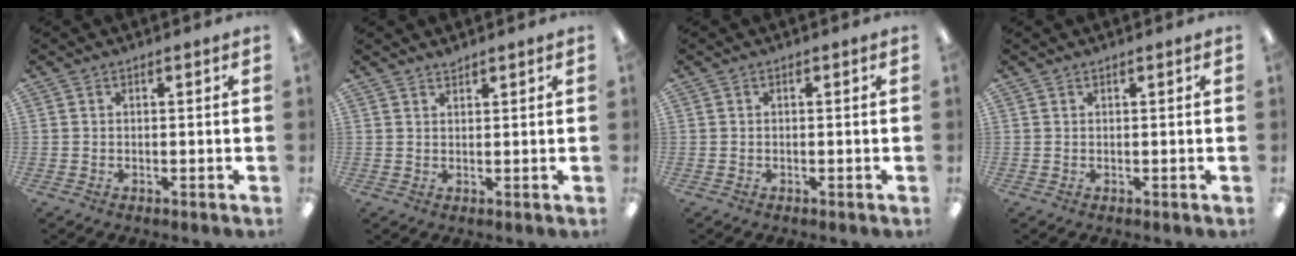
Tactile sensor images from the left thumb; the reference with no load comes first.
{"total": 1.5, "force": [1.5, 0.1, 0.0], "torque": [-0.002, -0.003, 0.028]}
{"total": 0.0}
{"total": 0.5, "force": [0.5, 0.0, 0.1], "torque": [-0.002, 0.000, 0.009]}